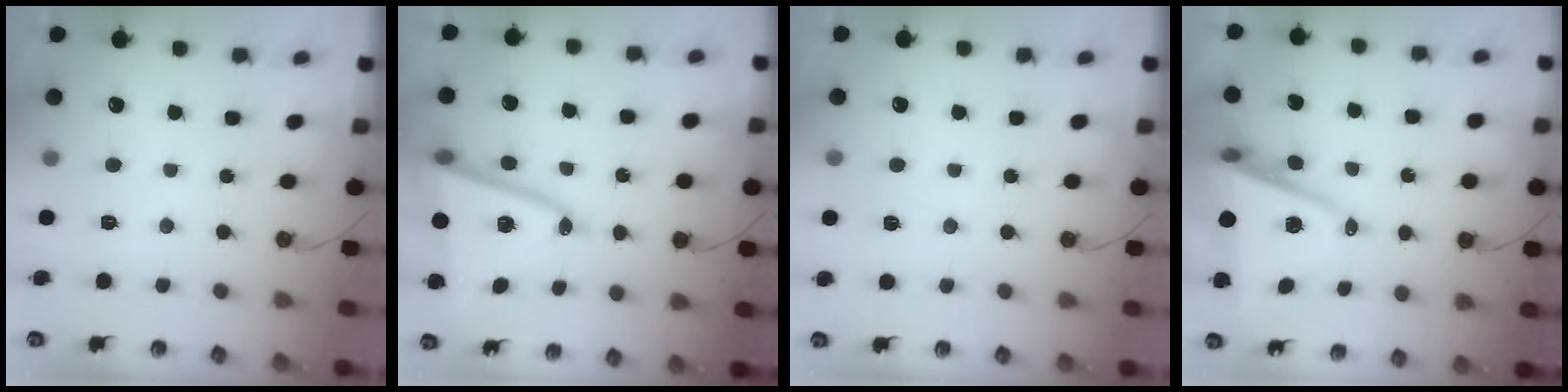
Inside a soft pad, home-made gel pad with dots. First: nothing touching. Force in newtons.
{"total": 16.9, "press": 16.7, "slide": 2.4}
{"total": 4.3, "press": 4.2, "slide": 0.5}
{"total": 8.3, "press": 7.3, "slide": 4.1}